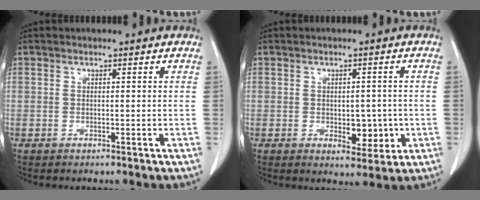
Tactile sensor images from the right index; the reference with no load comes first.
{"total": 4.8, "force": [-0.8, 2.8, 3.9], "torque": [-0.036, 0.002, 0.001]}